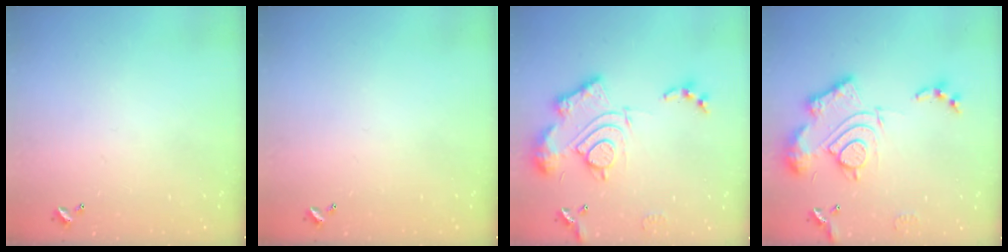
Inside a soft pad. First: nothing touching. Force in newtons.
{"total": 0.0}
{"total": 17.9, "press": 17.8, "slide": 1.9}
{"total": 17.9, "press": 17.8, "slide": 1.9}